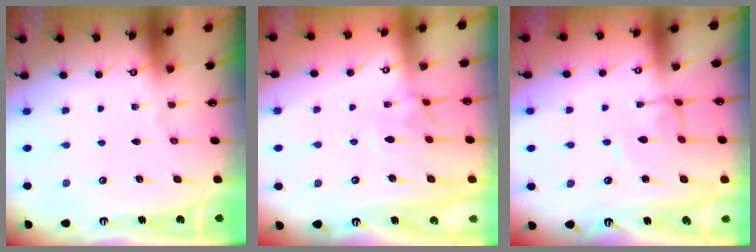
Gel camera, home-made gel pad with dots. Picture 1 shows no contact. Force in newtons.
{"total": 0.8, "press": 0.1, "slide": 0.7}
{"total": 1.4, "press": 1.4, "slide": 0.2}